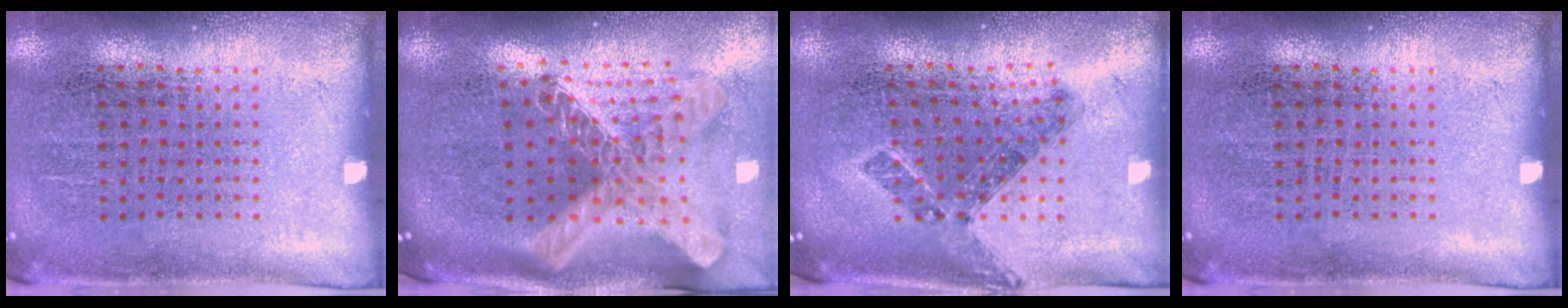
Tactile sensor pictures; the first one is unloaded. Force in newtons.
{"total": 3.0, "press": 2.1, "slide": 2.2}
{"total": 0.8, "press": 0.8, "slide": 0.3}
{"total": 0.0}